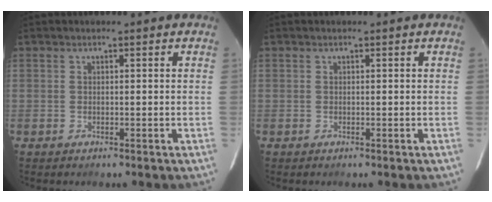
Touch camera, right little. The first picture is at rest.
{"total": 0.0}